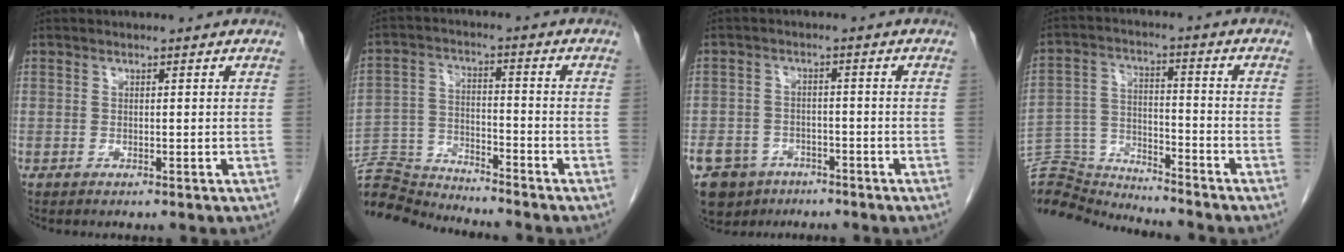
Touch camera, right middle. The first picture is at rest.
{"total": 10.1, "force": [-10.1, -0.7, -0.1], "torque": [-0.003, 0.012, -0.192]}
{"total": 11.3, "force": [-7.7, 7.5, 3.5], "torque": [-0.089, -0.007, -0.114]}
{"total": 13.2, "force": [-13.2, 0.2, 0.2], "torque": [-0.009, 0.027, -0.236]}